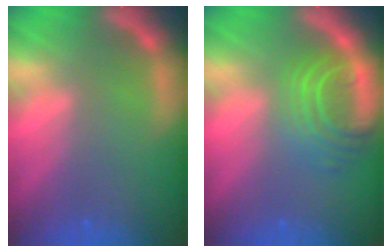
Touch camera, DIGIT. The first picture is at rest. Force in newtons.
{"total": 6.1}